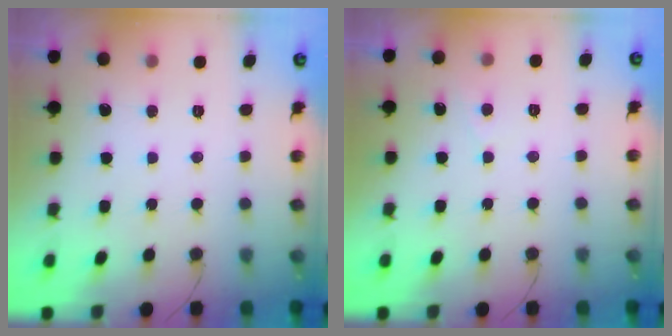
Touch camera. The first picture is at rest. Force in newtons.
{"total": 2.1, "press": 2.1, "slide": 0.3}